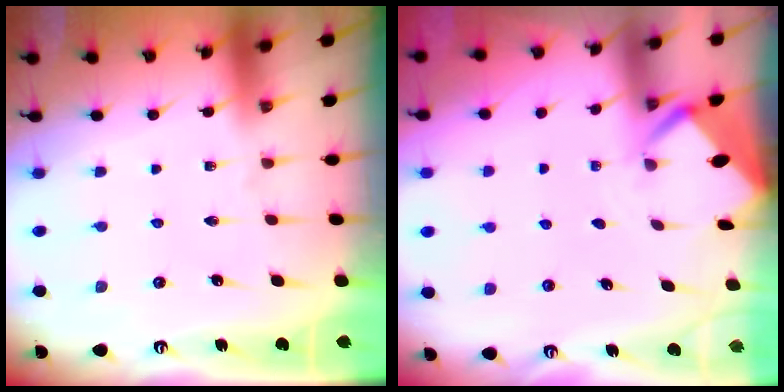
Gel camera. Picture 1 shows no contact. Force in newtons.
{"total": 2.5, "press": 2.5, "slide": 0.2}